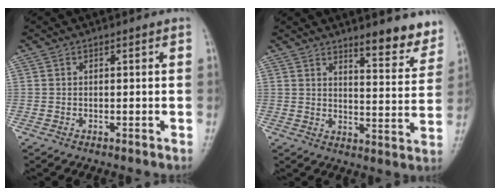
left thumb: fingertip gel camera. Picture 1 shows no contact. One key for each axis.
{"total": 9.1, "fx": 6.8, "fy": 2.4, "fz": 5.5, "tx": -0.043, "ty": -0.050, "tz": 0.097}